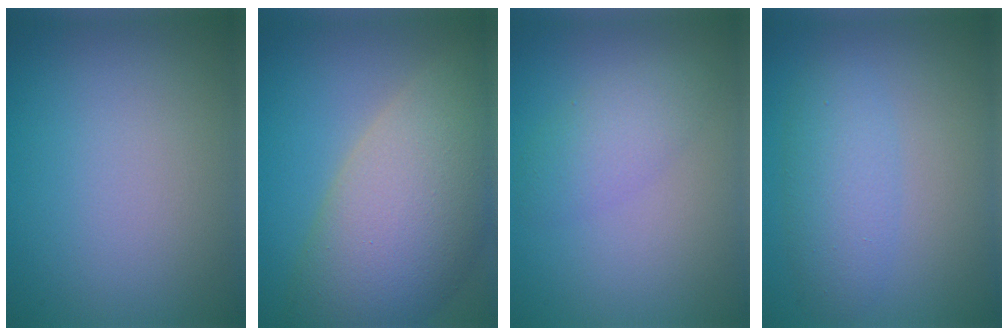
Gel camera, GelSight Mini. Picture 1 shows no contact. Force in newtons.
{"total": 11.8, "press": 11.8, "slide": 1.0}
{"total": 2.5, "press": 2.5, "slide": 0.1}
{"total": 3.2, "press": 3.2, "slide": 0.1}